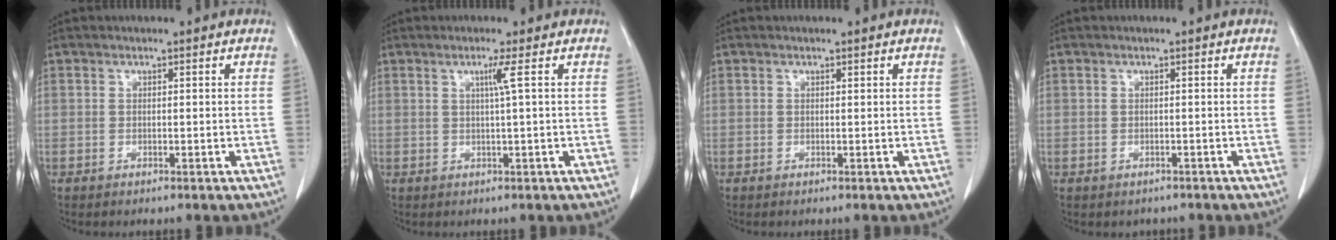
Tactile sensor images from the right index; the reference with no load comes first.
{"total": 2.1, "force": [0.6, -0.9, 1.8], "torque": [-0.035, -0.003, 0.013]}
{"total": 0.0}
{"total": 1.5, "force": [-1.0, 1.1, 0.0], "torque": [-0.006, 0.002, -0.011]}